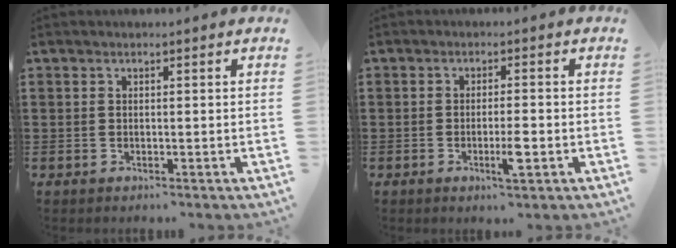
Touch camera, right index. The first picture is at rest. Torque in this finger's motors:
{"motor_torque": [0.21, 0.12, 0.15, 0.06]}